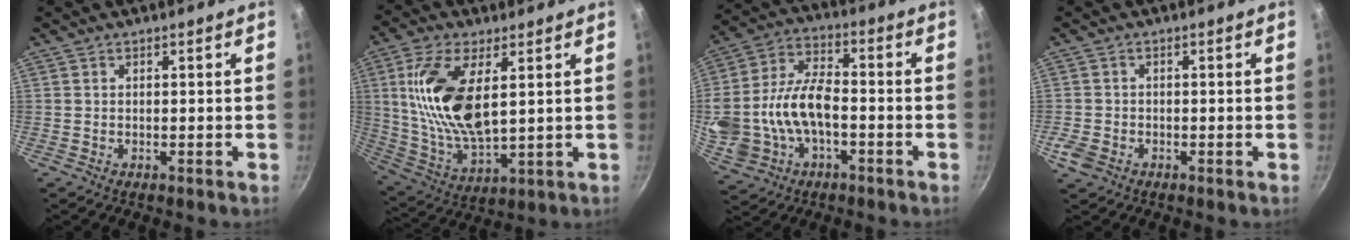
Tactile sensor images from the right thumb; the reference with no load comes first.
{"total": 17.6, "force": [4.0, 8.1, 15.1], "torque": [-0.304, -0.018, 0.086]}
{"total": 17.5, "force": [-2.5, 10.9, 13.5], "torque": [-0.282, 0.034, -0.037]}
{"total": 3.1, "force": [-1.5, 2.2, 1.5], "torque": [-0.032, 0.000, -0.028]}